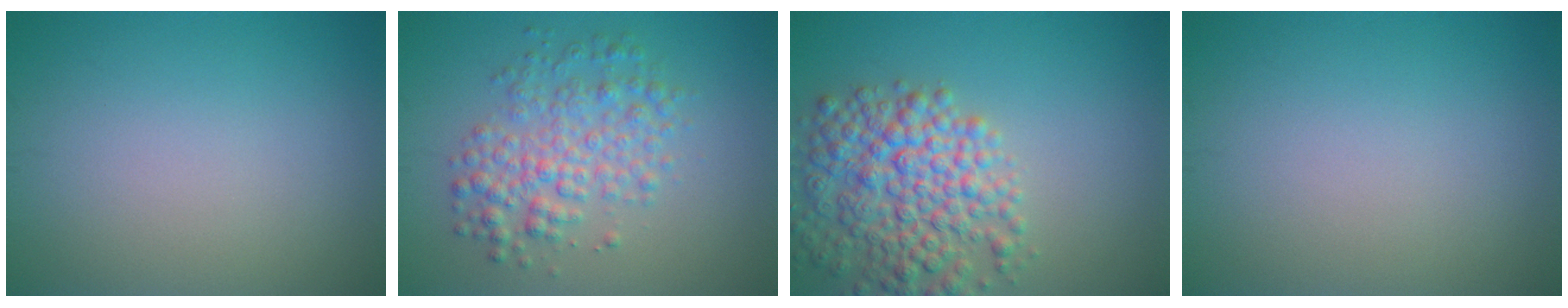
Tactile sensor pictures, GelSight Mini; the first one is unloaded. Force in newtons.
{"total": 4.4, "press": 4.4, "slide": 0.0}
{"total": 7.1, "press": 7.1, "slide": 0.3}
{"total": 0.0}